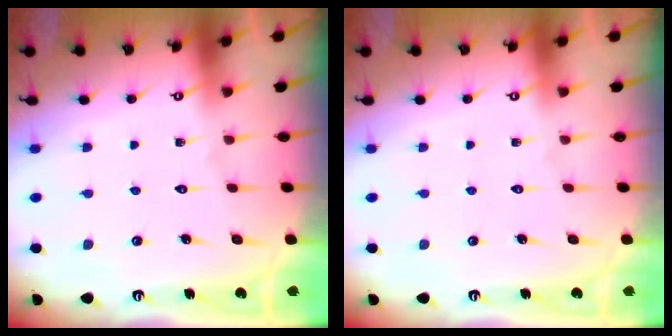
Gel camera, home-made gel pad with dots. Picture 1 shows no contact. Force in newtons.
{"total": 0.0}